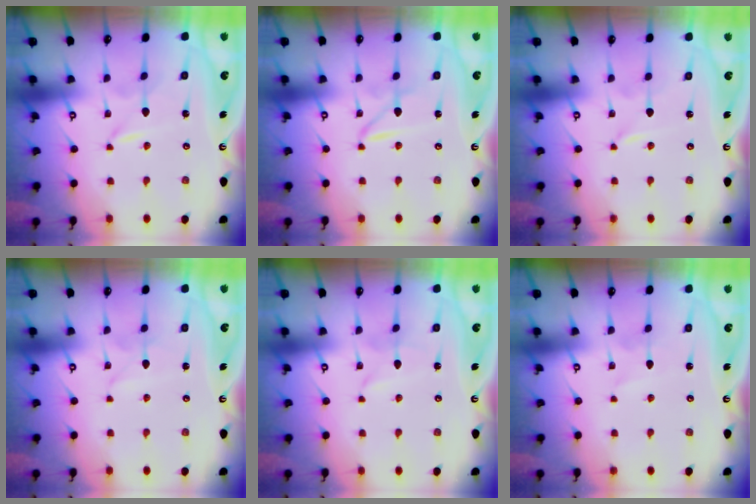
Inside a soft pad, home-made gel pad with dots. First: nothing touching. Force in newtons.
{"total": 2.6, "press": 2.6, "slide": 0.2}
{"total": 0.0}
{"total": 1.6, "press": 1.6, "slide": 0.1}
{"total": 1.9, "press": 1.9, "slide": 0.2}
{"total": 1.5, "press": 1.5, "slide": 0.1}